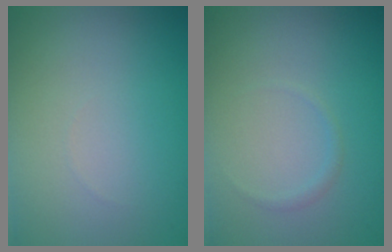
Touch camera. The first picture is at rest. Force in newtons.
{"total": 0.6, "press": 0.6, "slide": 0.1}